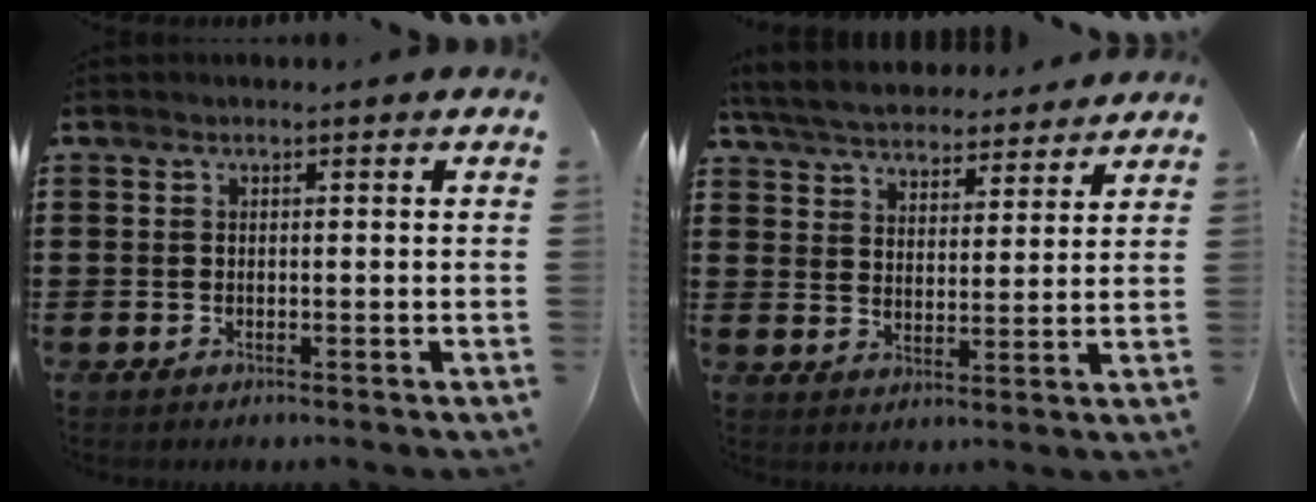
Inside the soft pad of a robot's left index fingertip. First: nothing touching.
{"total": 5.6, "force": [5.4, 1.0, 1.0], "torque": [-0.046, -0.025, 0.095]}